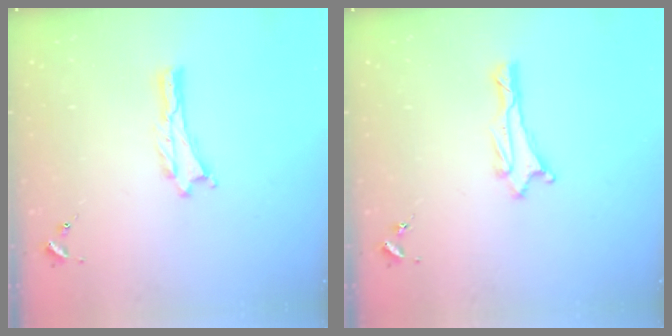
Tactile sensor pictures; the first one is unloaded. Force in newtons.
{"total": 1.1, "press": 1.1, "slide": 0.1}